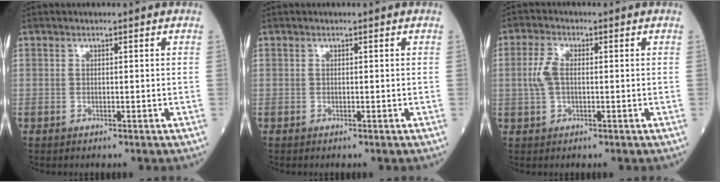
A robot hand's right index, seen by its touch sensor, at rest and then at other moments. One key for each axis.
{"total": 0.0}
{"total": 3.7, "fx": 0.0, "fy": 1.9, "fz": 3.2, "tx": -0.089, "ty": 0.009, "tz": -0.002}